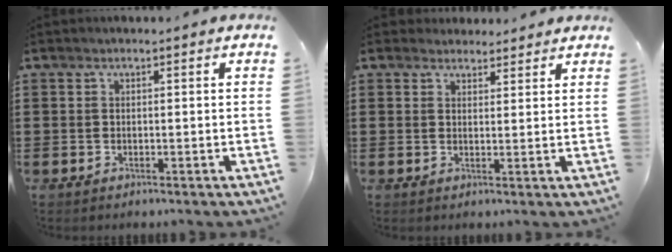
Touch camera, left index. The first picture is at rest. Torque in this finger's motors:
{"motor_torque": [0.50, -0.76, 0.01, 0.03]}